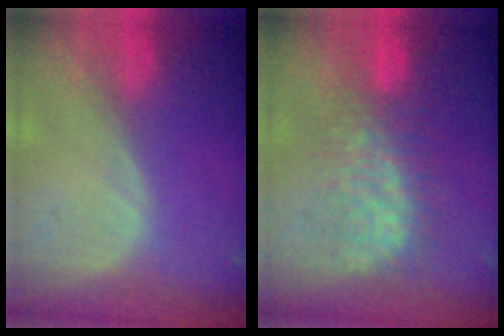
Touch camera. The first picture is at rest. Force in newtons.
{"total": 7.8, "press": 7.7, "slide": 1.4}